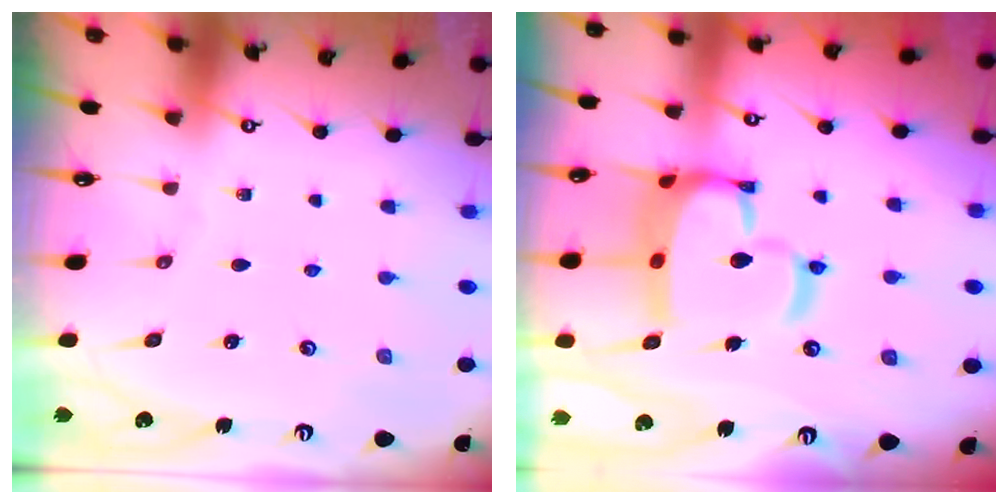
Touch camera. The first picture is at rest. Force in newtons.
{"total": 15.4, "press": 15.3, "slide": 1.6}